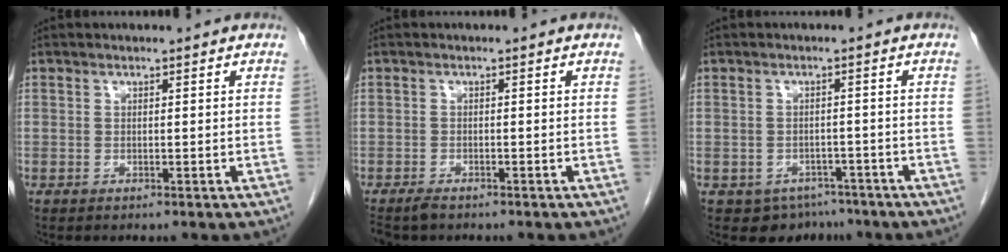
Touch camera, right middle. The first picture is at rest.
{"total": 2.5, "force": [-2.1, 0.8, 1.1], "torque": [-0.023, -0.007, -0.036]}
{"total": 5.0, "force": [-3.8, 3.2, 0.3], "torque": [0.010, 0.010, -0.048]}